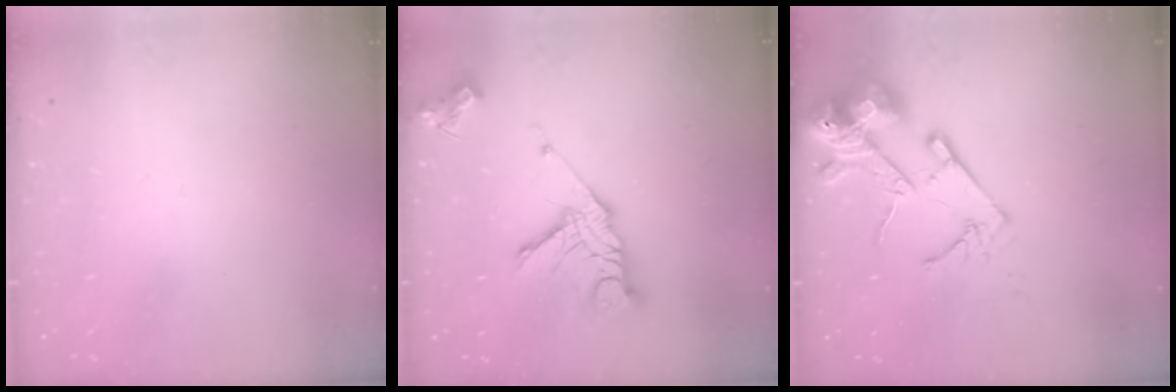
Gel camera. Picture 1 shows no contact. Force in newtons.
{"total": 14.8, "press": 14.7, "slide": 1.3}
{"total": 15.5, "press": 15.4, "slide": 2.1}